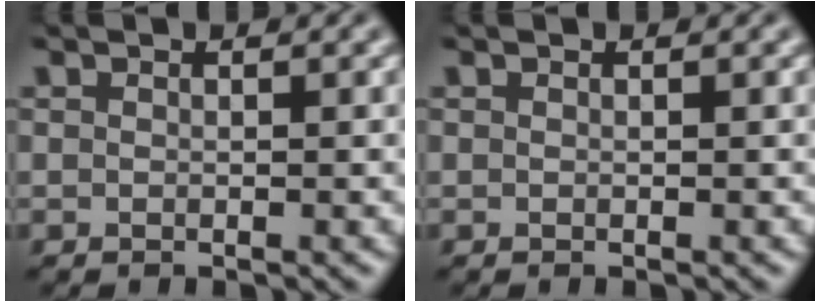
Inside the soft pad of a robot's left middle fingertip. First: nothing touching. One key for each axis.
{"total": 0.0}